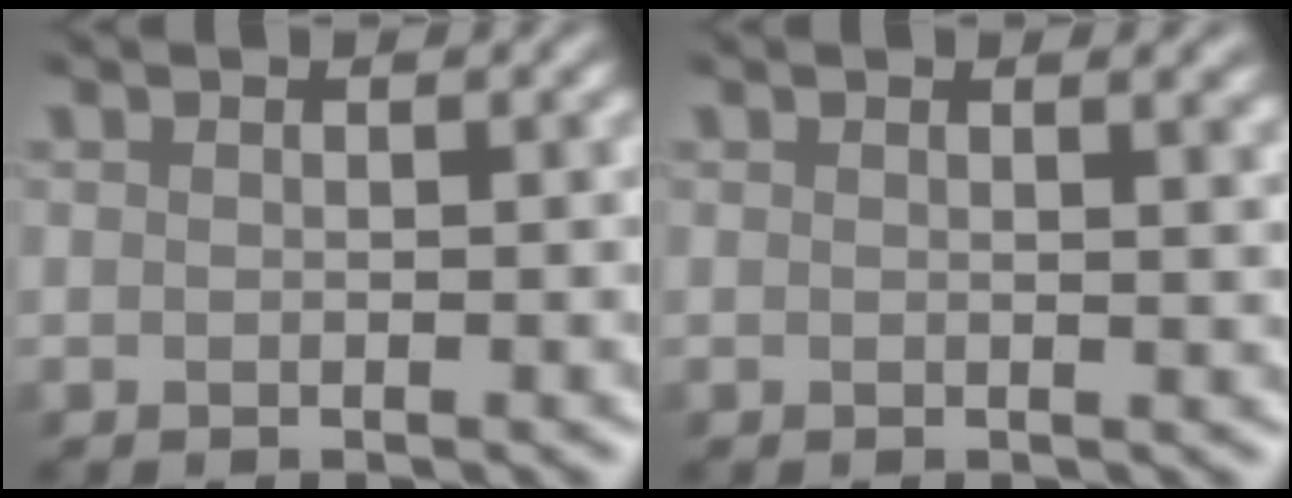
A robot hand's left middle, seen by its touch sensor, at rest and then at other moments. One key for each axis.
{"total": 2.2, "fx": 0.9, "fy": 1.0, "fz": 1.7, "tx": -0.005, "ty": 0.013, "tz": -0.007}